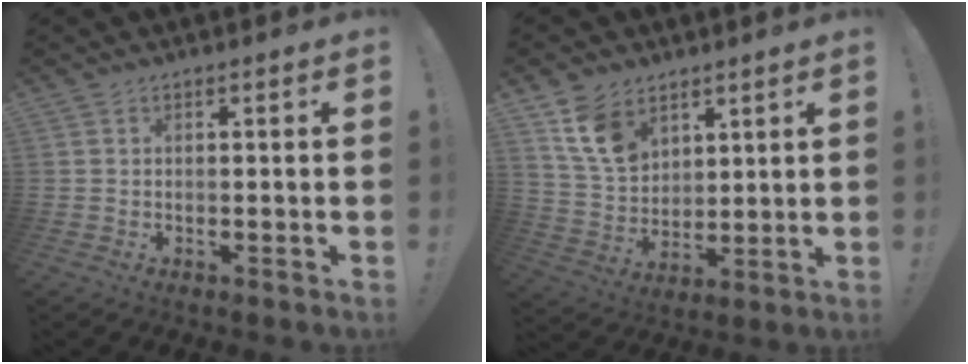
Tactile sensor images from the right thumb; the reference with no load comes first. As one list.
[{"total": 12.3, "force": [7.2, 8.3, 5.7], "torque": [-0.105, -0.031, 0.145]}]